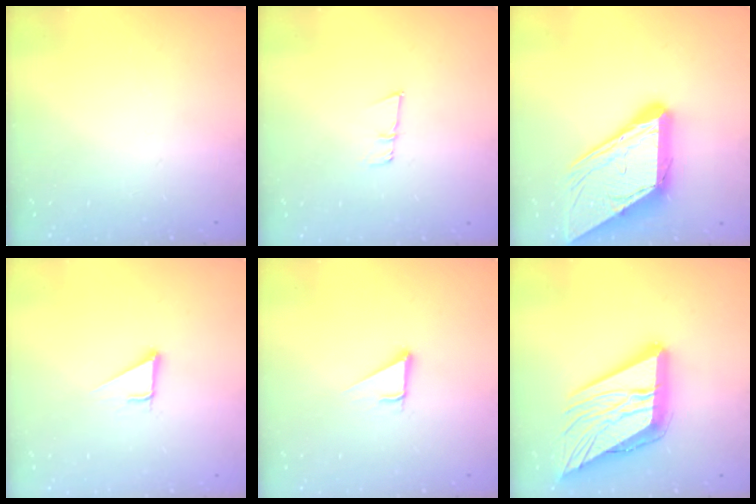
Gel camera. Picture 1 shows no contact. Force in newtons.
{"total": 5.4, "press": 5.2, "slide": 1.3}
{"total": 23.4, "press": 23.3, "slide": 2.5}
{"total": 2.9, "press": 2.9, "slide": 0.1}
{"total": 2.9, "press": 2.8, "slide": 0.2}
{"total": 24.2, "press": 24.1, "slide": 2.8}